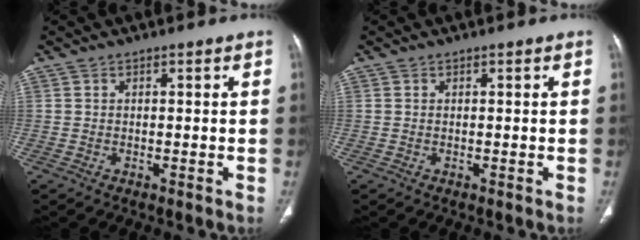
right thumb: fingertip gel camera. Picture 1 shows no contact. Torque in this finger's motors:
{"motor_torque": [0.17, 0.06, 0.13, -0.07, -0.03]}